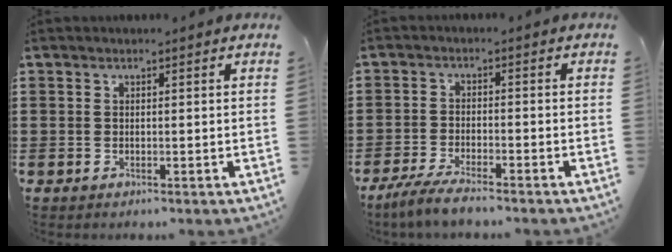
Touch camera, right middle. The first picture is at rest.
{"total": 4.4, "force": [-4.0, 0.4, 1.9], "torque": [-0.045, -0.006, -0.079]}